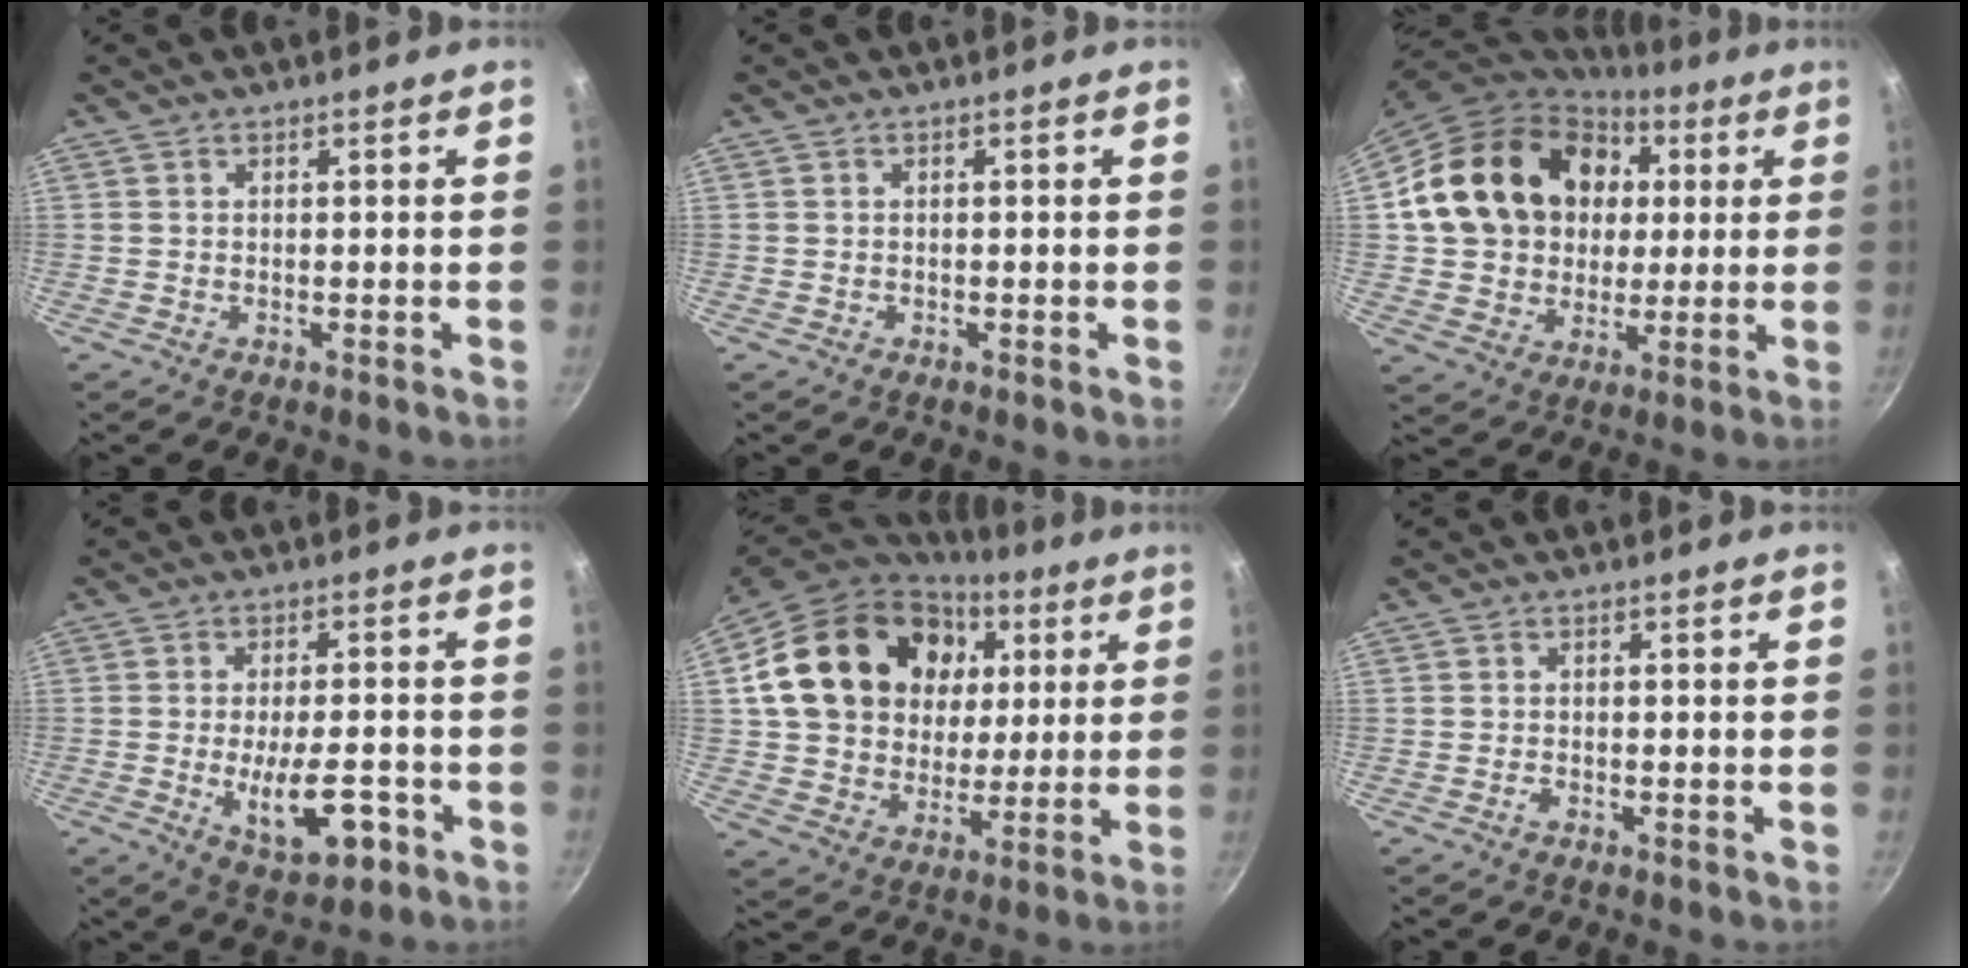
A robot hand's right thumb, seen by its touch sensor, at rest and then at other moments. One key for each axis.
{"total": 0.0}
{"total": 21.9, "fx": 4.6, "fy": 17.9, "fz": 11.8, "tx": -0.188, "ty": 0.021, "tz": 0.085}
{"total": 10.7, "fx": -3.4, "fy": 4.7, "fz": 9.0, "tx": -0.120, "ty": 0.009, "tz": -0.044}
{"total": 25.6, "fx": 7.1, "fy": 19.6, "fz": 14.7, "tx": -0.249, "ty": 0.013, "tz": 0.127}
{"total": 0.9, "fx": -0.6, "fy": 0.4, "fz": 0.6, "tx": -0.014, "ty": 0.004, "tz": -0.014}